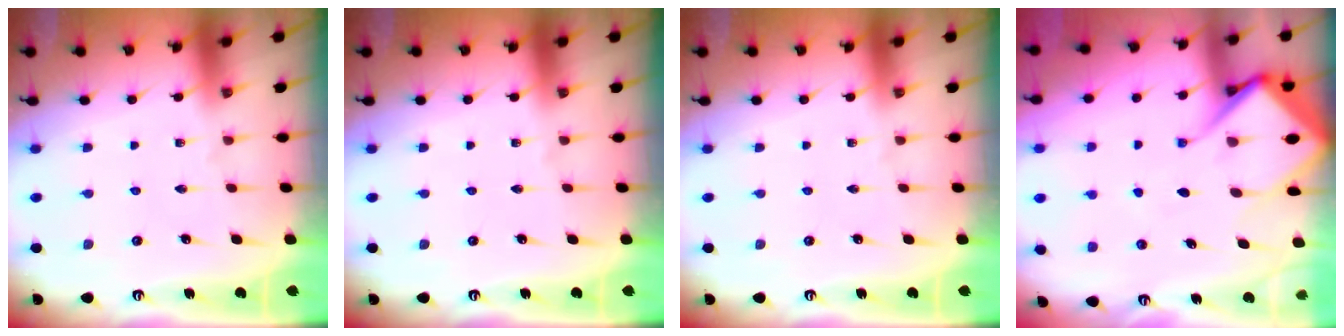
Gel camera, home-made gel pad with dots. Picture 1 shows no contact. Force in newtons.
{"total": 0.0}
{"total": 0.0}
{"total": 12.1, "press": 12.1, "slide": 1.3}